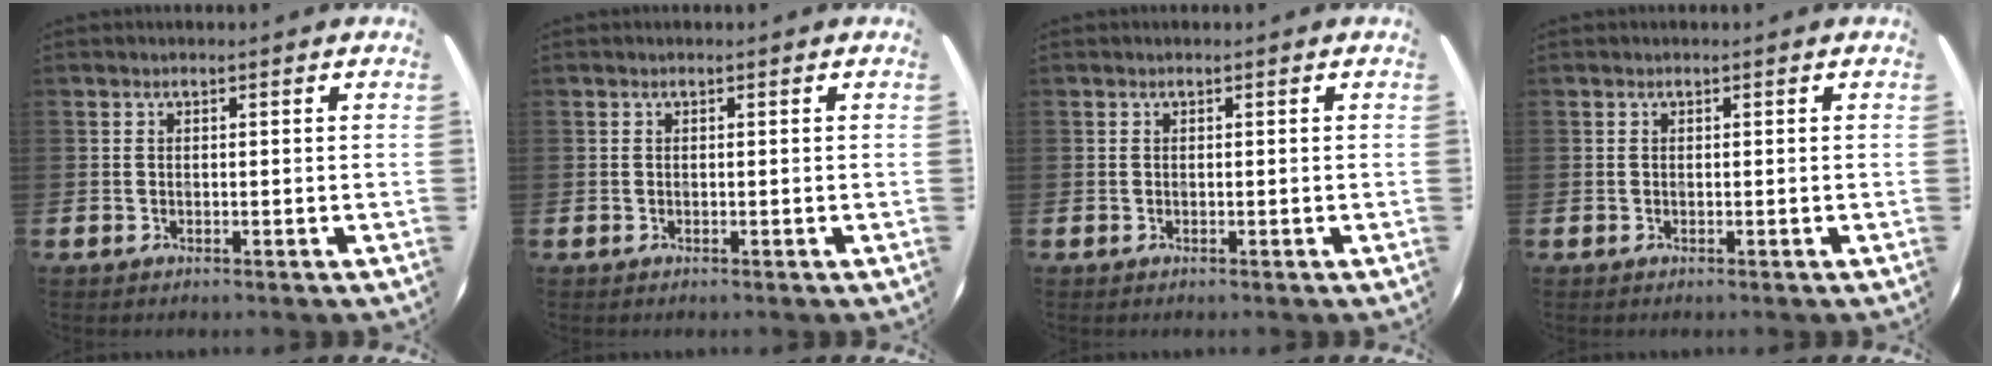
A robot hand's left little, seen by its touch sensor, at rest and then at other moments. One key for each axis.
{"total": 0.0}
{"total": 0.0}
{"total": 0.0}